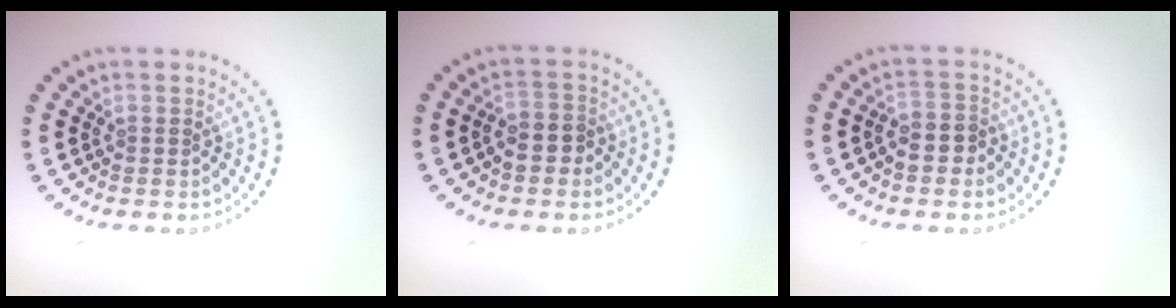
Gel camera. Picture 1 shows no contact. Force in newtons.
{"total": 2.1, "press": 2.0, "slide": 0.8}
{"total": 2.1, "press": 2.0, "slide": 0.8}